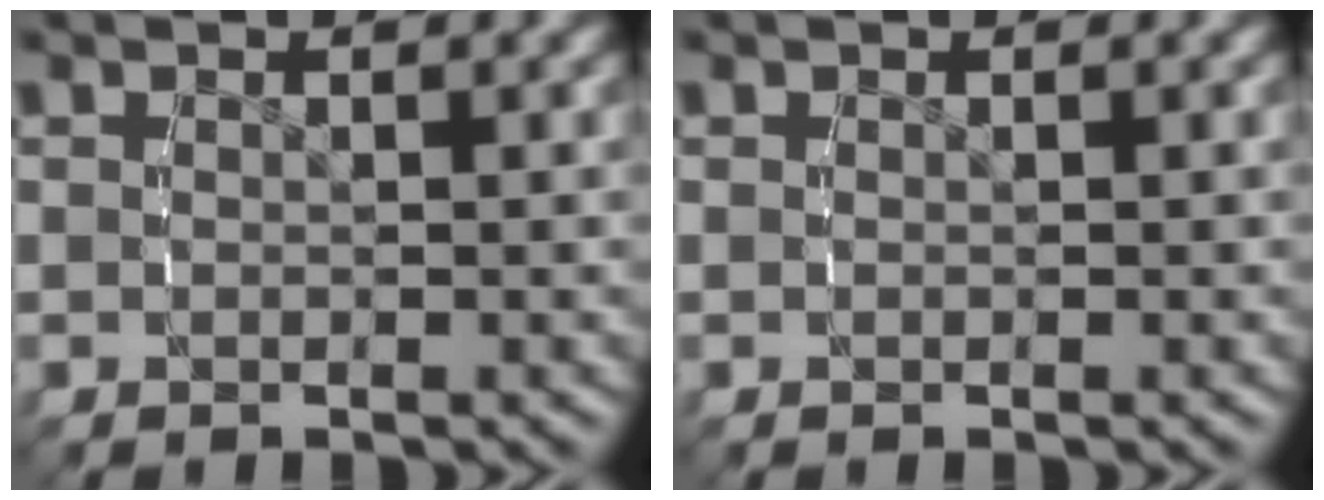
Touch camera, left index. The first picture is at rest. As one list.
[{"total": 0.0}]